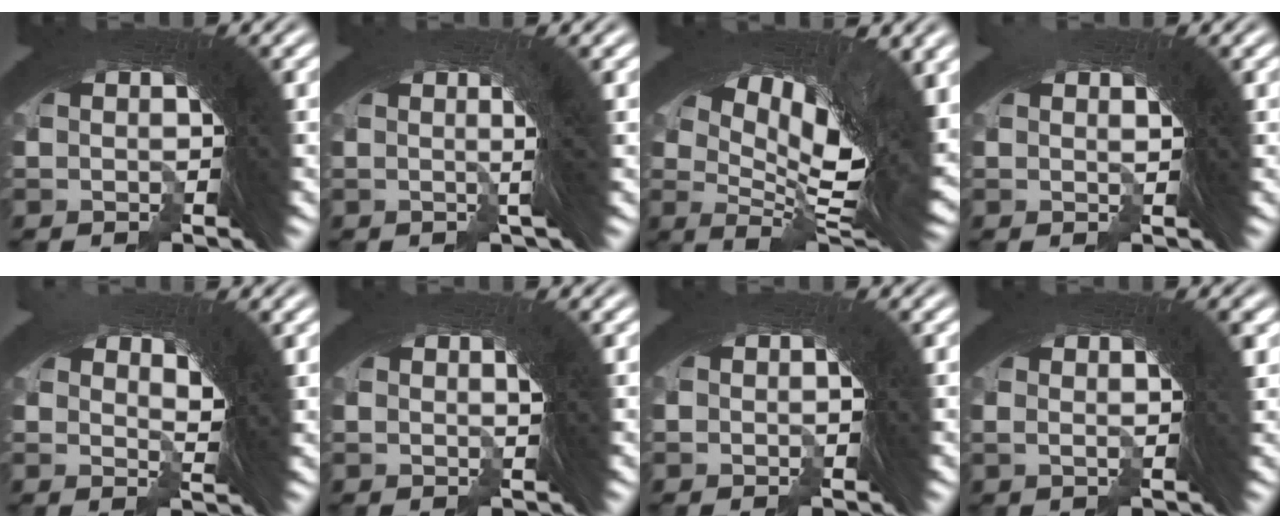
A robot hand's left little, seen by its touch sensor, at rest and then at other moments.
{"total": 3.2, "force": [1.0, 0.9, 2.9], "torque": [-0.044, 0.020, 0.003]}
{"total": 12.8, "force": [0.9, 6.3, 11.1], "torque": [-0.159, -0.010, 0.019]}
{"total": 1.4, "force": [-1.3, 0.6, 0.0], "torque": [-0.015, -0.020, -0.016]}
{"total": 1.8, "force": [-0.6, 1.1, 1.3], "torque": [-0.034, -0.030, 0.000]}
{"total": 0.8, "force": [0.2, 0.4, 0.6], "torque": [-0.018, 0.000, 0.002]}
{"total": 0.6, "force": [-0.4, 0.0, -0.5], "torque": [0.006, -0.001, -0.007]}
{"total": 3.3, "force": [1.0, 2.0, 2.4], "torque": [-0.038, 0.018, 0.005]}